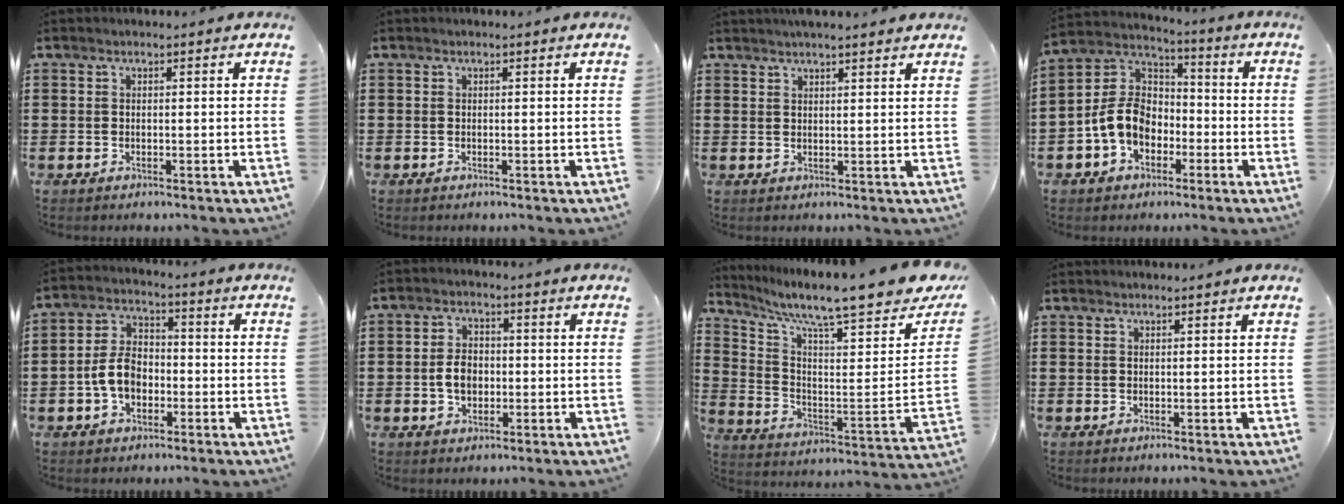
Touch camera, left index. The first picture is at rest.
{"total": 0.0}
{"total": 2.2, "force": [2.1, -0.1, 0.5], "torque": [-0.015, -0.001, 0.041]}
{"total": 8.7, "force": [-2.8, 6.6, 4.9], "torque": [-0.146, 0.002, -0.065]}
{"total": 6.5, "force": [-1.7, 4.3, 4.6], "torque": [-0.111, 0.005, -0.039]}
{"total": 4.2, "force": [-0.5, 2.8, 3.1], "torque": [-0.067, 0.004, -0.012]}
{"total": 9.5, "force": [8.0, 0.7, 5.1], "torque": [-0.110, -0.073, 0.126]}
{"total": 0.8, "force": [0.8, -0.1, 0.1], "torque": [-0.004, -0.001, 0.016]}